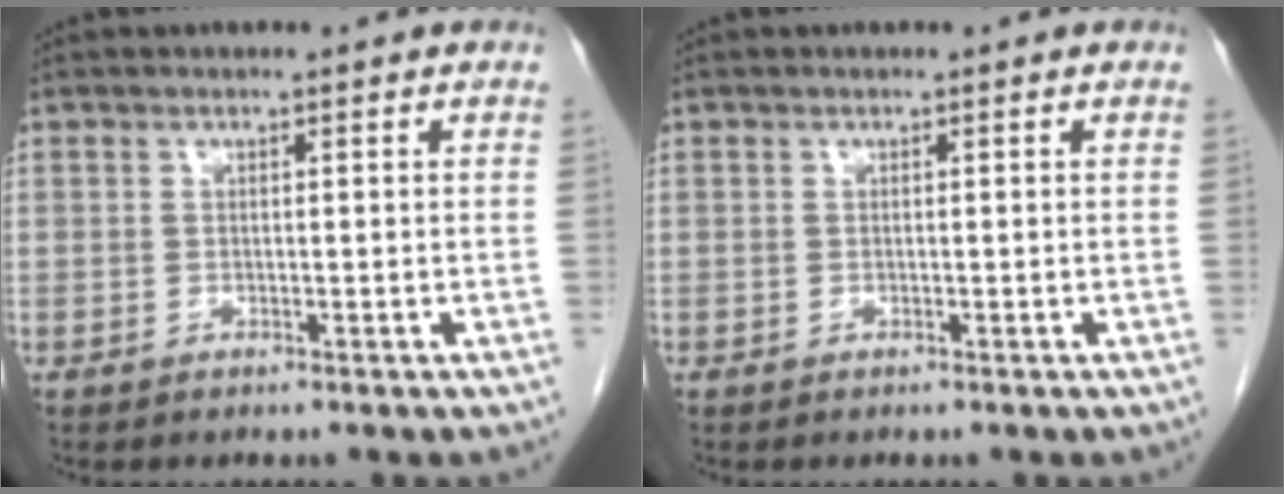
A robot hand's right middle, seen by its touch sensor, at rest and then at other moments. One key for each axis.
{"total": 0.0}